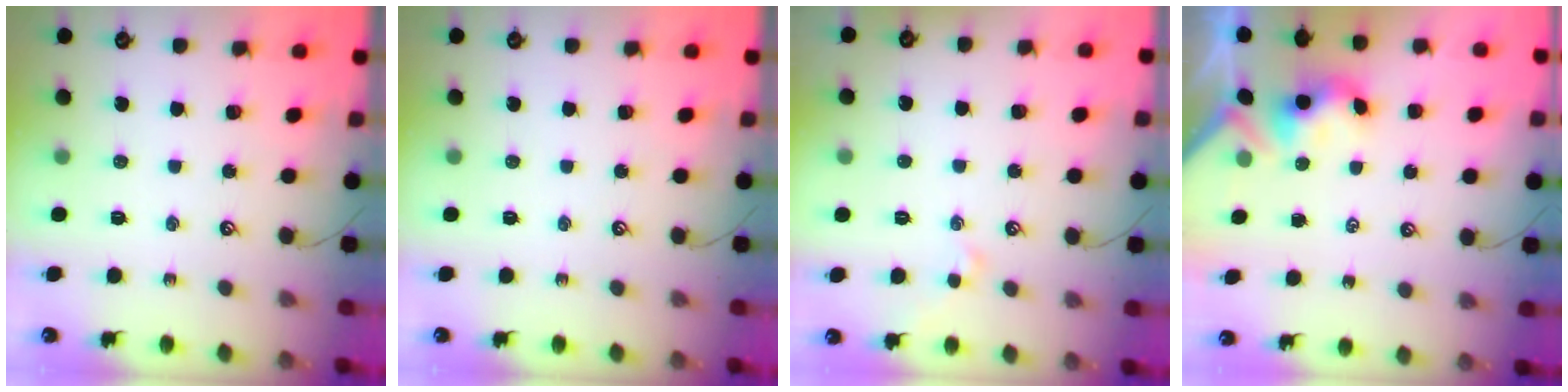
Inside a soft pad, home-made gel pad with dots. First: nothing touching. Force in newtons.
{"total": 0.0}
{"total": 1.3, "press": 1.2, "slide": 0.5}
{"total": 3.6, "press": 3.6, "slide": 0.2}